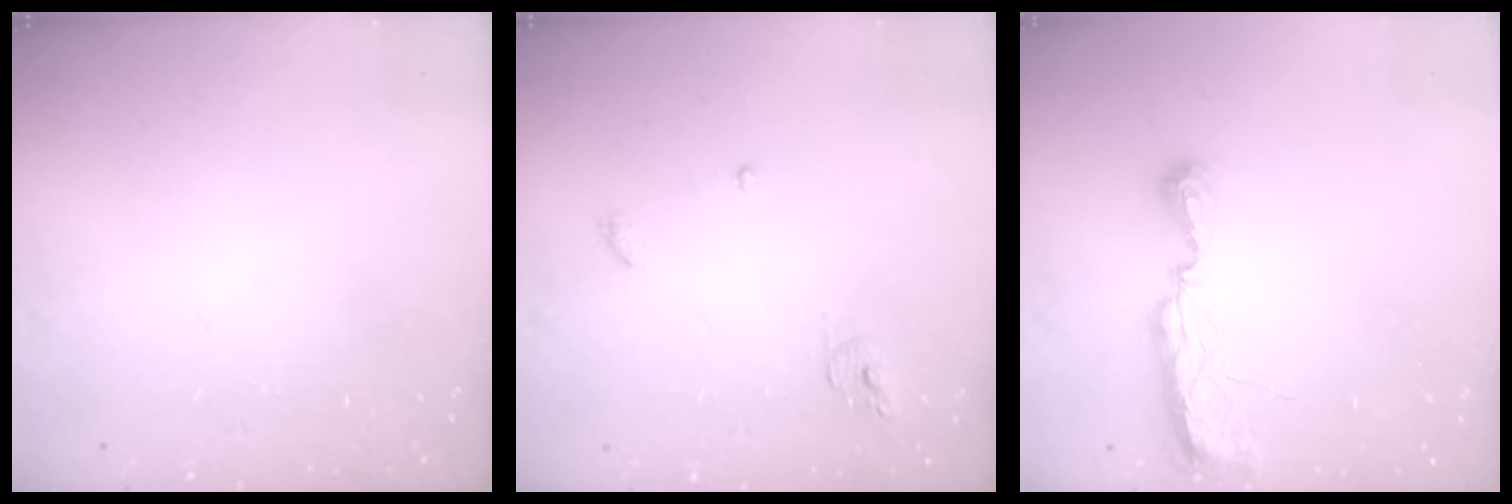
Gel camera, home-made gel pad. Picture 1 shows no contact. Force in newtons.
{"total": 4.5, "press": 4.5, "slide": 0.3}
{"total": 8.0, "press": 7.9, "slide": 1.1}